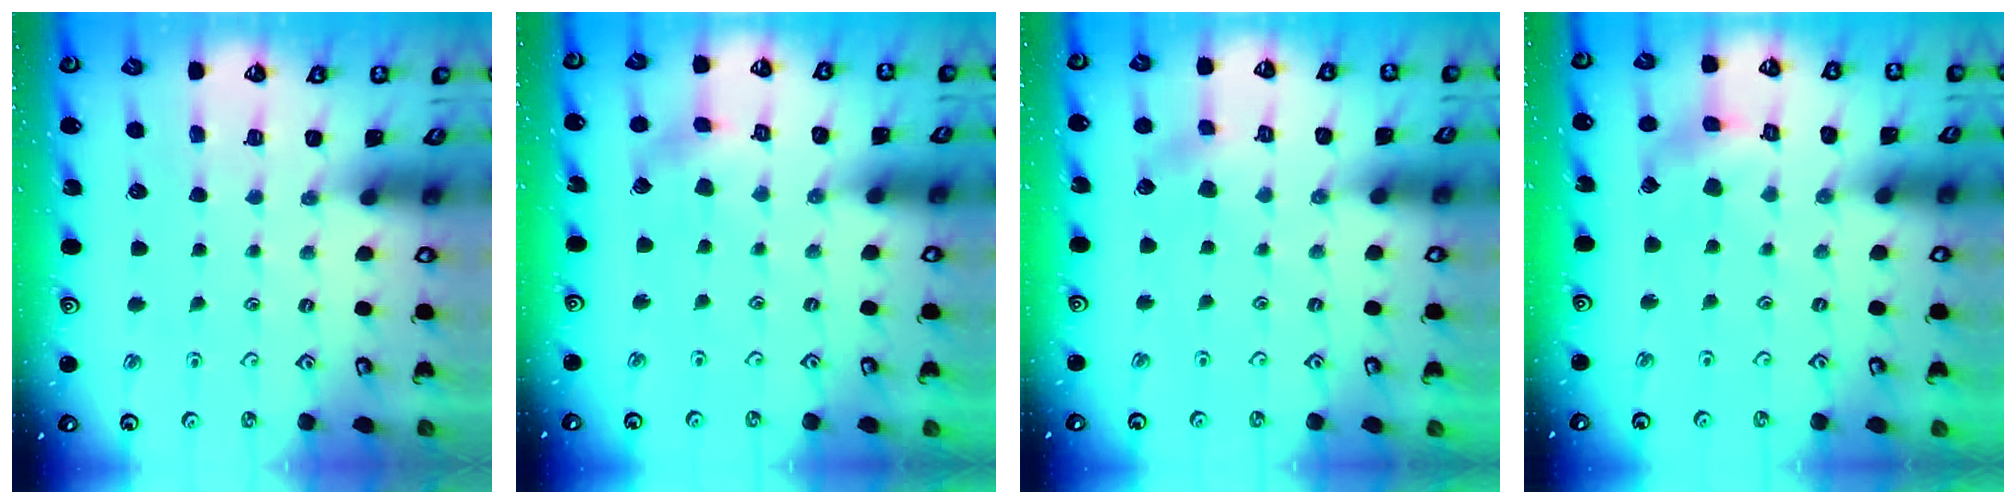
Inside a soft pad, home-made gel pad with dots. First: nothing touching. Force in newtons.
{"total": 3.7, "press": 3.7, "slide": 0.5}
{"total": 4.0, "press": 4.0, "slide": 0.4}
{"total": 4.7, "press": 4.7, "slide": 0.5}